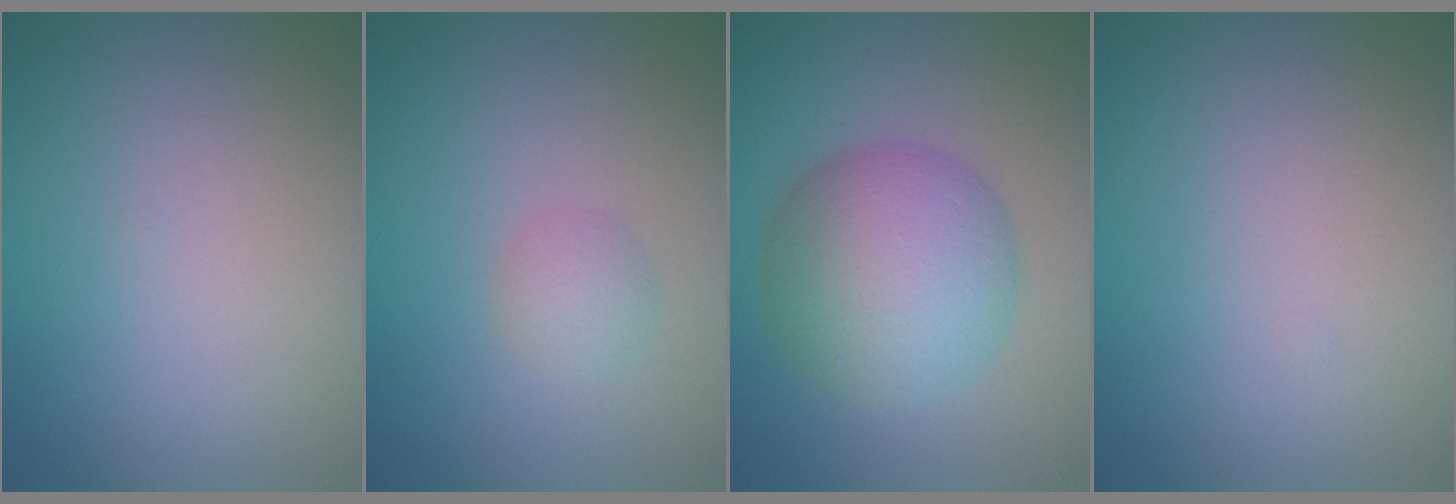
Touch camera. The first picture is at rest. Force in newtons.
{"total": 1.7, "press": 1.7, "slide": 0.0}
{"total": 8.4, "press": 8.4, "slide": 0.2}
{"total": 0.0}